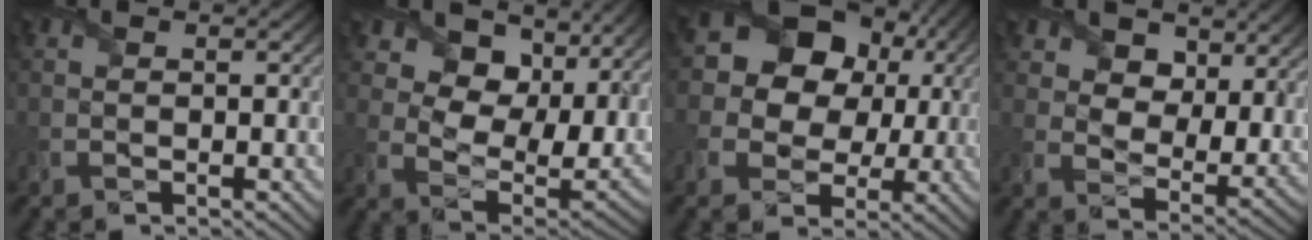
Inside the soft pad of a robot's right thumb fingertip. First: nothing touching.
{"total": 14.4, "force": [7.9, 8.9, 8.2], "torque": [-0.169, 0.003, 0.112]}
{"total": 13.6, "force": [3.2, 11.5, 6.4], "torque": [-0.161, 0.037, 0.051]}
{"total": 11.1, "force": [6.5, 6.9, 5.8], "torque": [-0.120, -0.018, 0.101]}